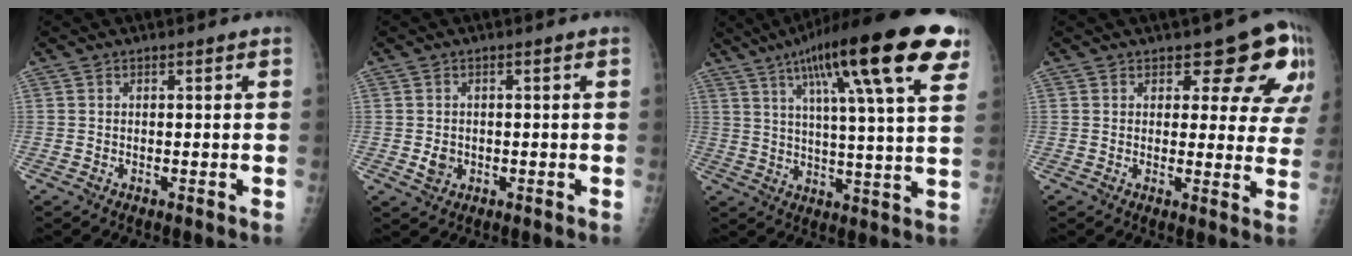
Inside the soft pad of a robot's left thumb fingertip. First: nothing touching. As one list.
[{"total": 2.4, "force": [-0.6, 2.1, 1.1], "torque": [-0.009, 0.001, -0.004]}, {"total": 24.5, "force": [12.4, 4.5, 20.6], "torque": [-0.310, -0.011, 0.180]}, {"total": 10.4, "force": [6.4, 5.3, 6.3], "torque": [-0.022, -0.036, 0.069]}]